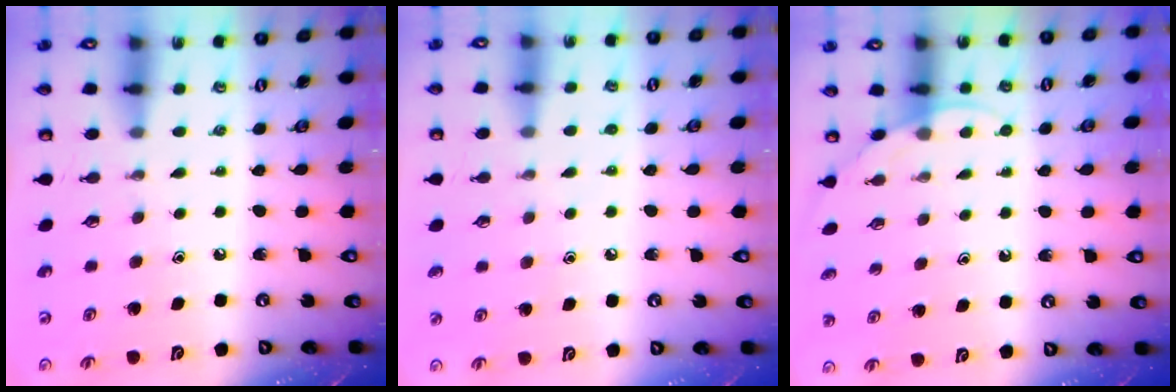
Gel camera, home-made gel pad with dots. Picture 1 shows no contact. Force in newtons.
{"total": 3.3, "press": 3.3, "slide": 0.5}
{"total": 4.6, "press": 4.6, "slide": 0.3}